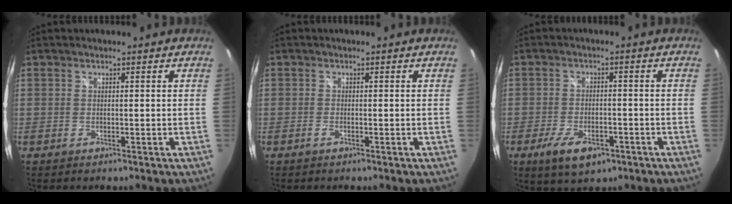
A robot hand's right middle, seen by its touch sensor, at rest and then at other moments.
{"total": 0.8, "force": [-0.5, 0.0, 0.6], "torque": [-0.012, -0.001, -0.013]}
{"total": 7.9, "force": [-4.4, 3.6, 5.4], "torque": [-0.120, -0.013, -0.070]}